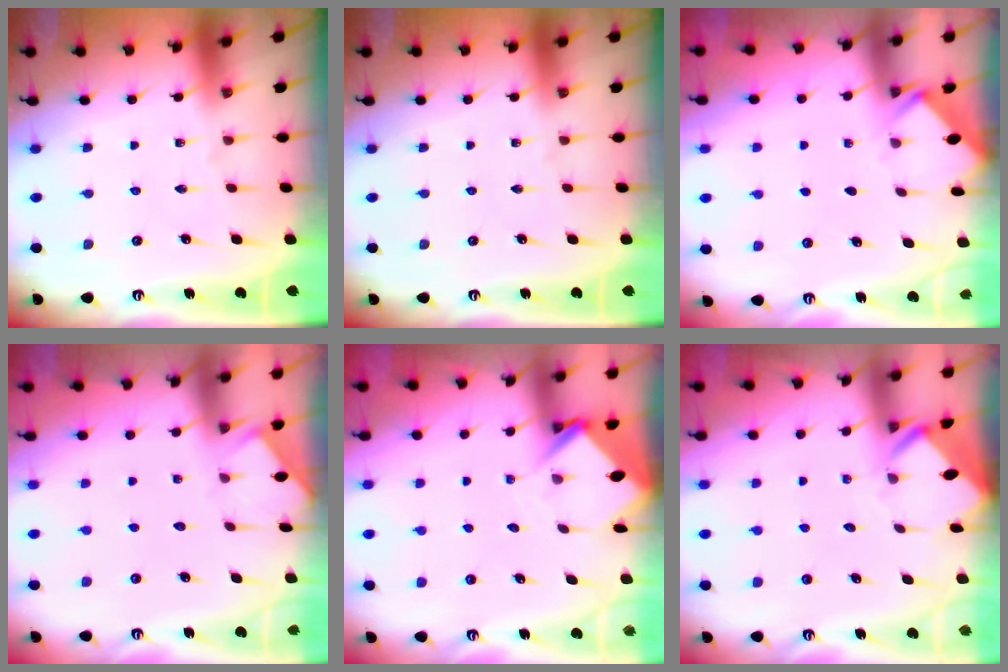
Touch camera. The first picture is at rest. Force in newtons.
{"total": 0.0}
{"total": 2.5, "press": 2.4, "slide": 0.4}
{"total": 1.2, "press": 1.2, "slide": 0.2}
{"total": 3.9, "press": 3.9, "slide": 0.1}
{"total": 3.6, "press": 3.5, "slide": 0.2}